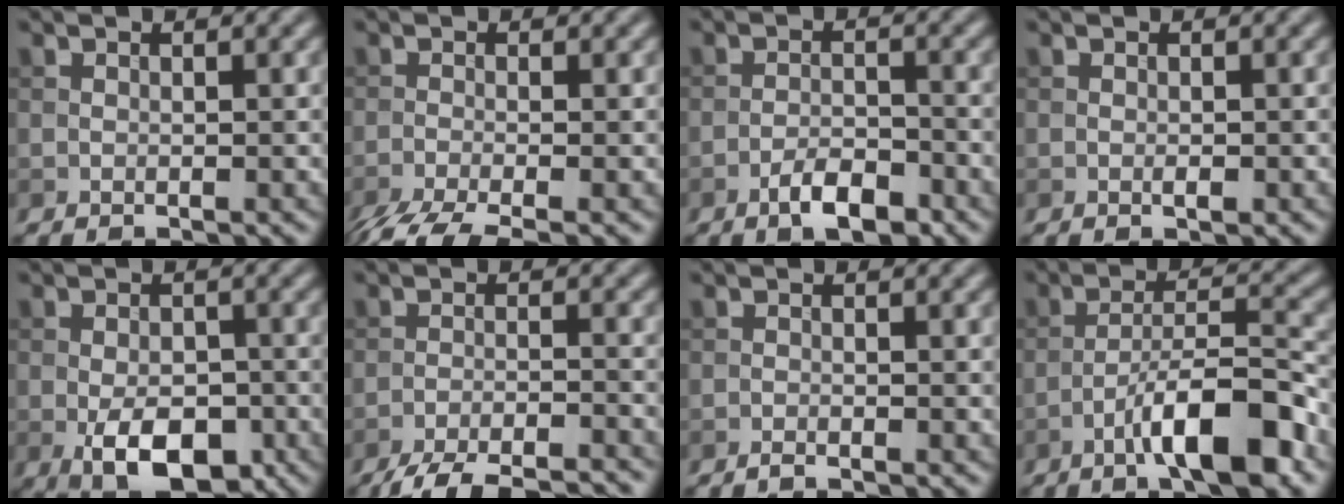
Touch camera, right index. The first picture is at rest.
{"total": 4.8, "force": [-3.4, 1.1, 3.2], "torque": [-0.055, -0.013, -0.071]}
{"total": 3.5, "force": [-2.2, 1.3, 2.4], "torque": [-0.039, 0.006, -0.041]}
{"total": 0.7, "force": [-0.2, 0.3, 0.6], "torque": [-0.011, 0.000, -0.003]}
{"total": 7.1, "force": [-2.7, 4.0, 5.2], "torque": [-0.086, -0.015, -0.043]}
{"total": 8.1, "force": [-7.2, 1.5, 3.3], "torque": [-0.053, -0.011, -0.111]}
{"total": 0.8, "force": [-0.7, 0.1, 0.4], "torque": [-0.005, 0.002, -0.015]}
{"total": 8.1, "force": [-4.5, 1.6, 6.5], "torque": [-0.103, 0.020, -0.075]}